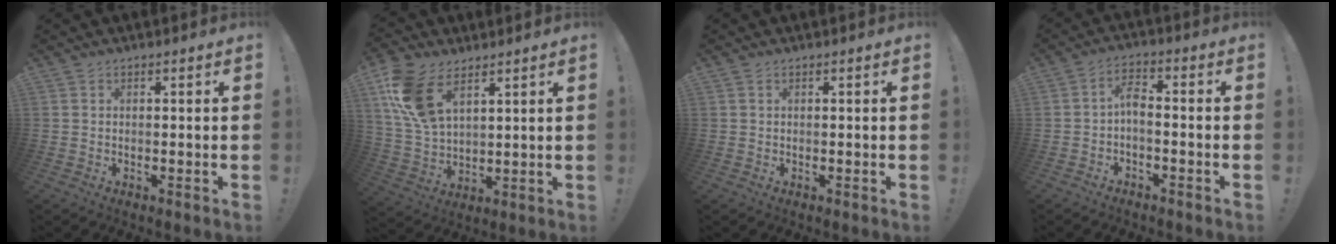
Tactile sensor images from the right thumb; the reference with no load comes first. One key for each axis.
{"total": 14.8, "fx": 7.7, "fy": 8.4, "fz": 9.5, "tx": -0.192, "ty": -0.033, "tz": 0.146}
{"total": 0.0}
{"total": 4.5, "fx": -1.4, "fy": 1.9, "fz": 3.8, "tx": -0.079, "ty": 0.006, "tz": -0.026}